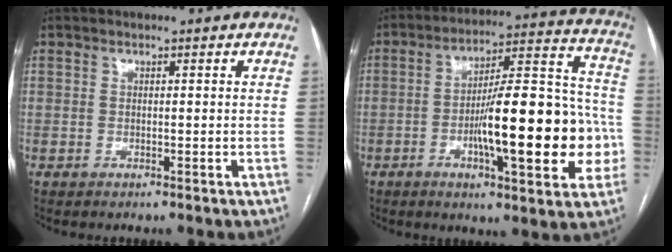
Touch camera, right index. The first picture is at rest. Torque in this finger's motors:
{"motor_torque": [2.14, 0.00, 1.00, 0.21]}